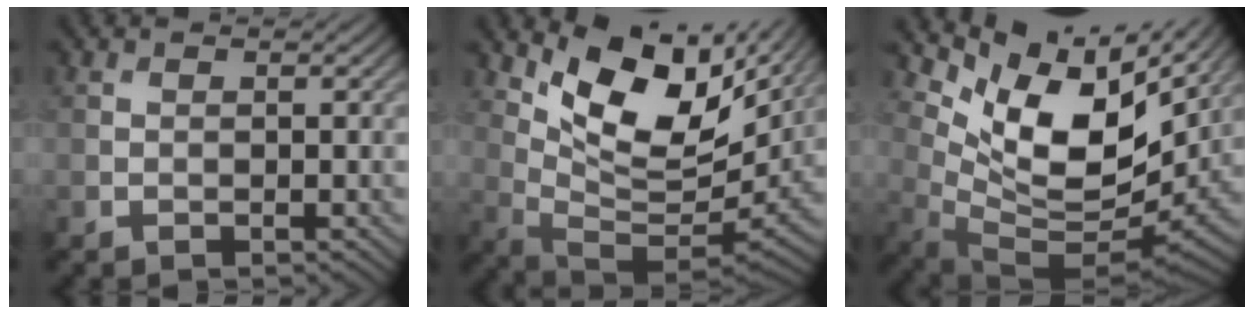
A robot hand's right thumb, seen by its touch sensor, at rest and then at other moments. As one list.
[{"total": 13.1, "force": [7.4, 5.5, 9.2], "torque": [-0.188, -0.001, 0.148]}, {"total": 12.3, "force": [6.1, 5.9, 8.9], "torque": [-0.175, -0.010, 0.121]}]